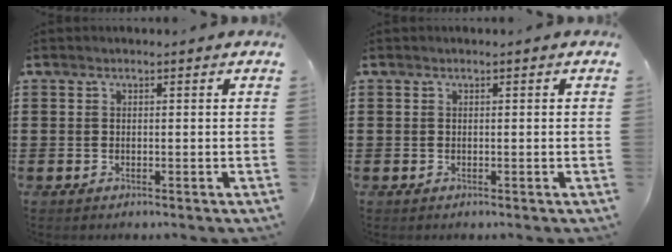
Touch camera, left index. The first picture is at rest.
{"total": 0.0}